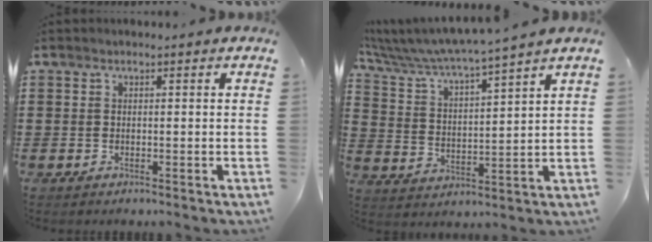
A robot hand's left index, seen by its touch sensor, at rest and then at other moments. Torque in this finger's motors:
{"motor_torque": [1.05, 1.08, 0.21, 0.12]}